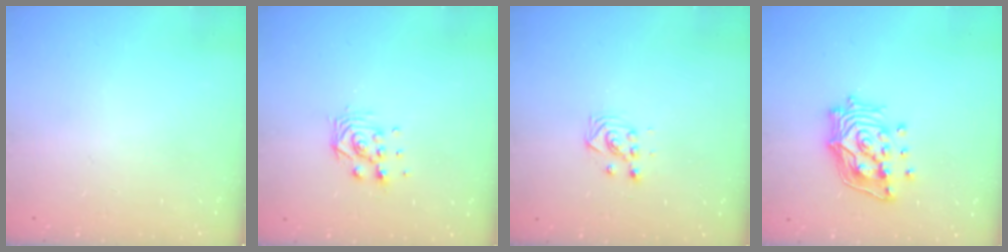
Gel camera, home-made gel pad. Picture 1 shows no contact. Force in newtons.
{"total": 7.5, "press": 7.5, "slide": 0.4}
{"total": 2.9, "press": 2.9, "slide": 0.4}
{"total": 14.1, "press": 14.0, "slide": 1.7}